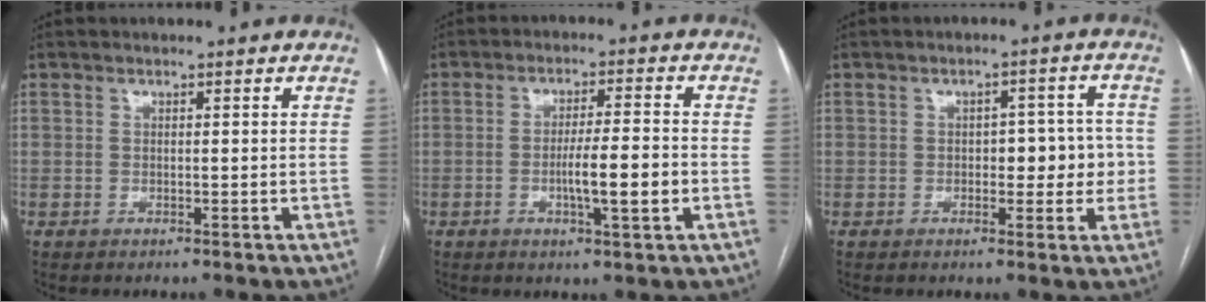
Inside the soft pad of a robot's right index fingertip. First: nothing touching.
{"total": 6.7, "force": [-1.7, 0.4, 6.5], "torque": [-0.111, -0.001, -0.025]}
{"total": 5.8, "force": [-0.5, 3.2, 4.8], "torque": [-0.049, 0.022, -0.002]}